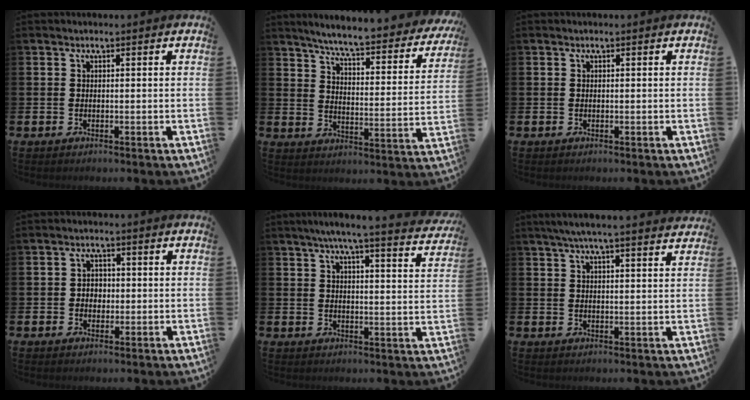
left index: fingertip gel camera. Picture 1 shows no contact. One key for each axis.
{"total": 6.2, "fx": 5.8, "fy": 0.0, "fz": 2.3, "tx": -0.063, "ty": -0.053, "tz": 0.091}
{"total": 0.0}
{"total": 2.2, "fx": 0.0, "fy": 2.0, "fz": 1.0, "tx": -0.005, "ty": 0.002, "tz": -0.007}
{"total": 5.8, "fx": 5.2, "fy": -0.1, "fz": 2.6, "tx": -0.052, "ty": -0.030, "tz": 0.085}
{"total": 5.2, "fx": 4.8, "fy": -0.2, "fz": 2.1, "tx": -0.047, "ty": -0.015, "tz": 0.085}